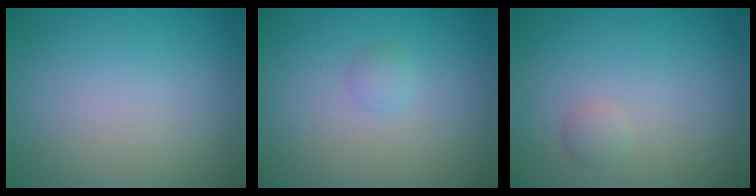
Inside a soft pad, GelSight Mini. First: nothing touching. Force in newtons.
{"total": 0.9, "press": 0.9, "slide": 0.1}
{"total": 0.8, "press": 0.8, "slide": 0.0}